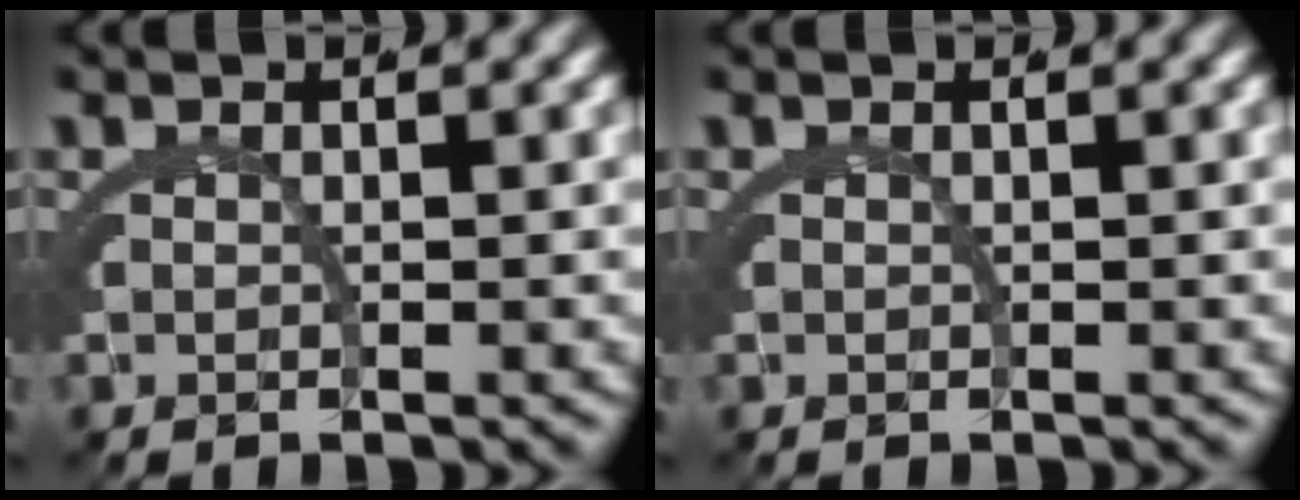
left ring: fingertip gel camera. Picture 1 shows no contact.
{"total": 0.0}